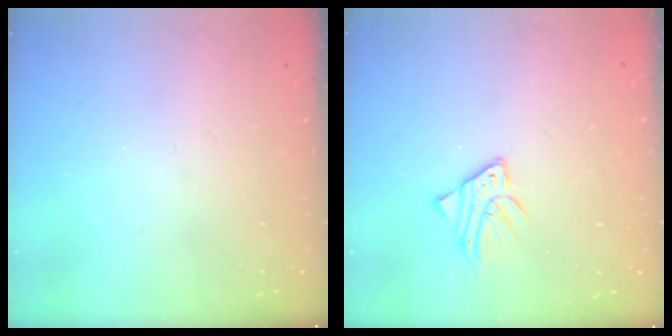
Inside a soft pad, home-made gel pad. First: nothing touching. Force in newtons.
{"total": 4.3, "press": 4.2, "slide": 0.4}